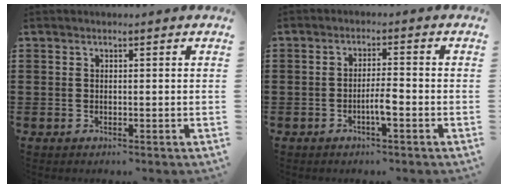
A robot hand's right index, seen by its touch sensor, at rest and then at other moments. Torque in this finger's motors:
{"motor_torque": [1.87, 0.27, 0.50, 0.12]}